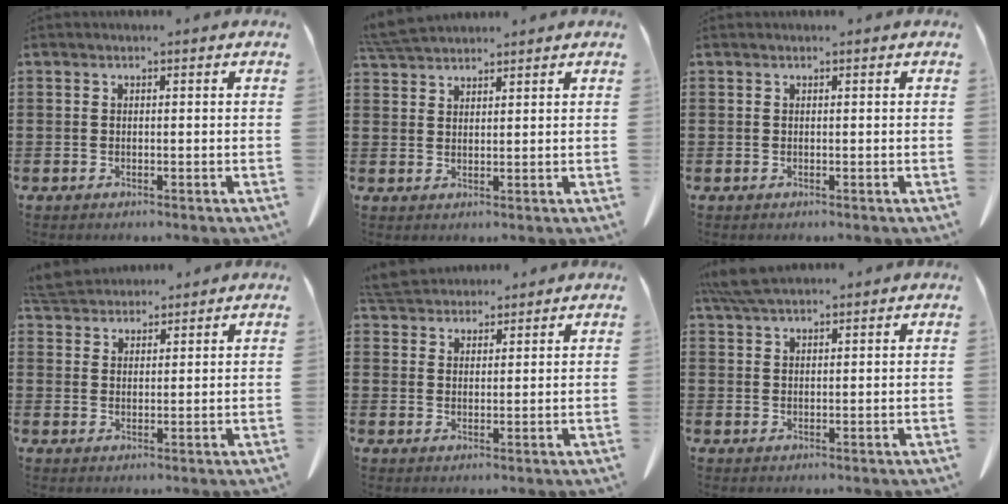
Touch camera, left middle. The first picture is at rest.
{"total": 4.5, "force": [4.2, 0.7, 1.3], "torque": [-0.037, -0.006, 0.081]}
{"total": 0.0}
{"total": 4.7, "force": [4.5, 1.2, 0.7], "torque": [-0.030, -0.007, 0.086]}
{"total": 5.0, "force": [4.7, 1.3, 0.7], "torque": [-0.031, -0.010, 0.089]}
{"total": 4.7, "force": [3.9, 1.1, 2.5], "torque": [-0.059, -0.004, 0.073]}